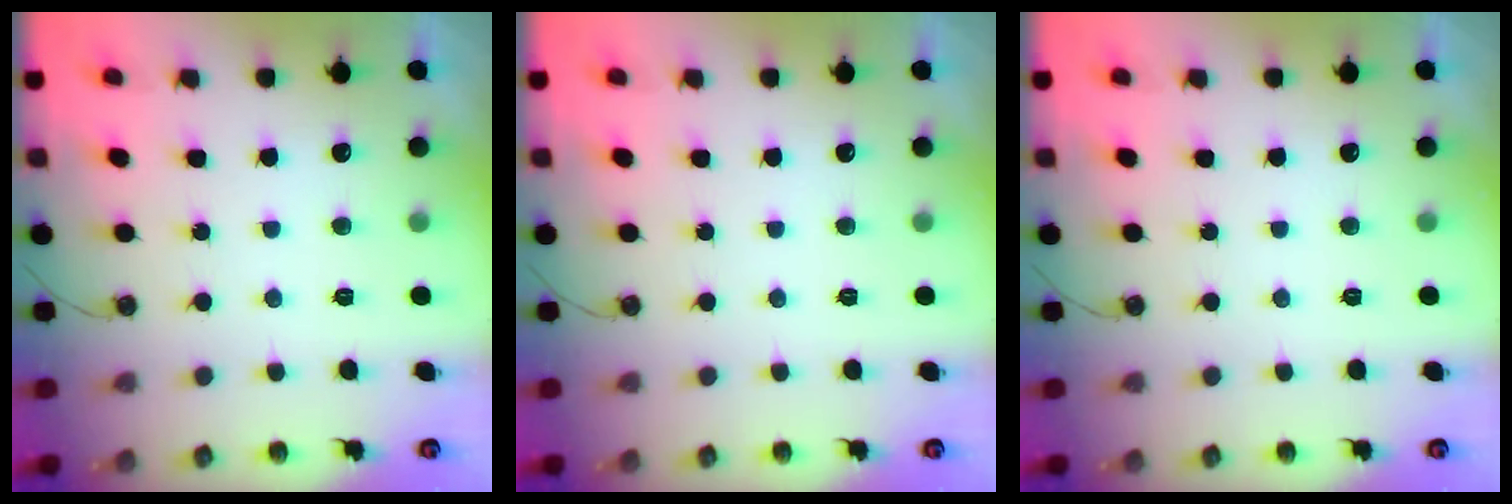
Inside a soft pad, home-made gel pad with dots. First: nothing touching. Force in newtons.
{"total": 0.0}
{"total": 0.0}